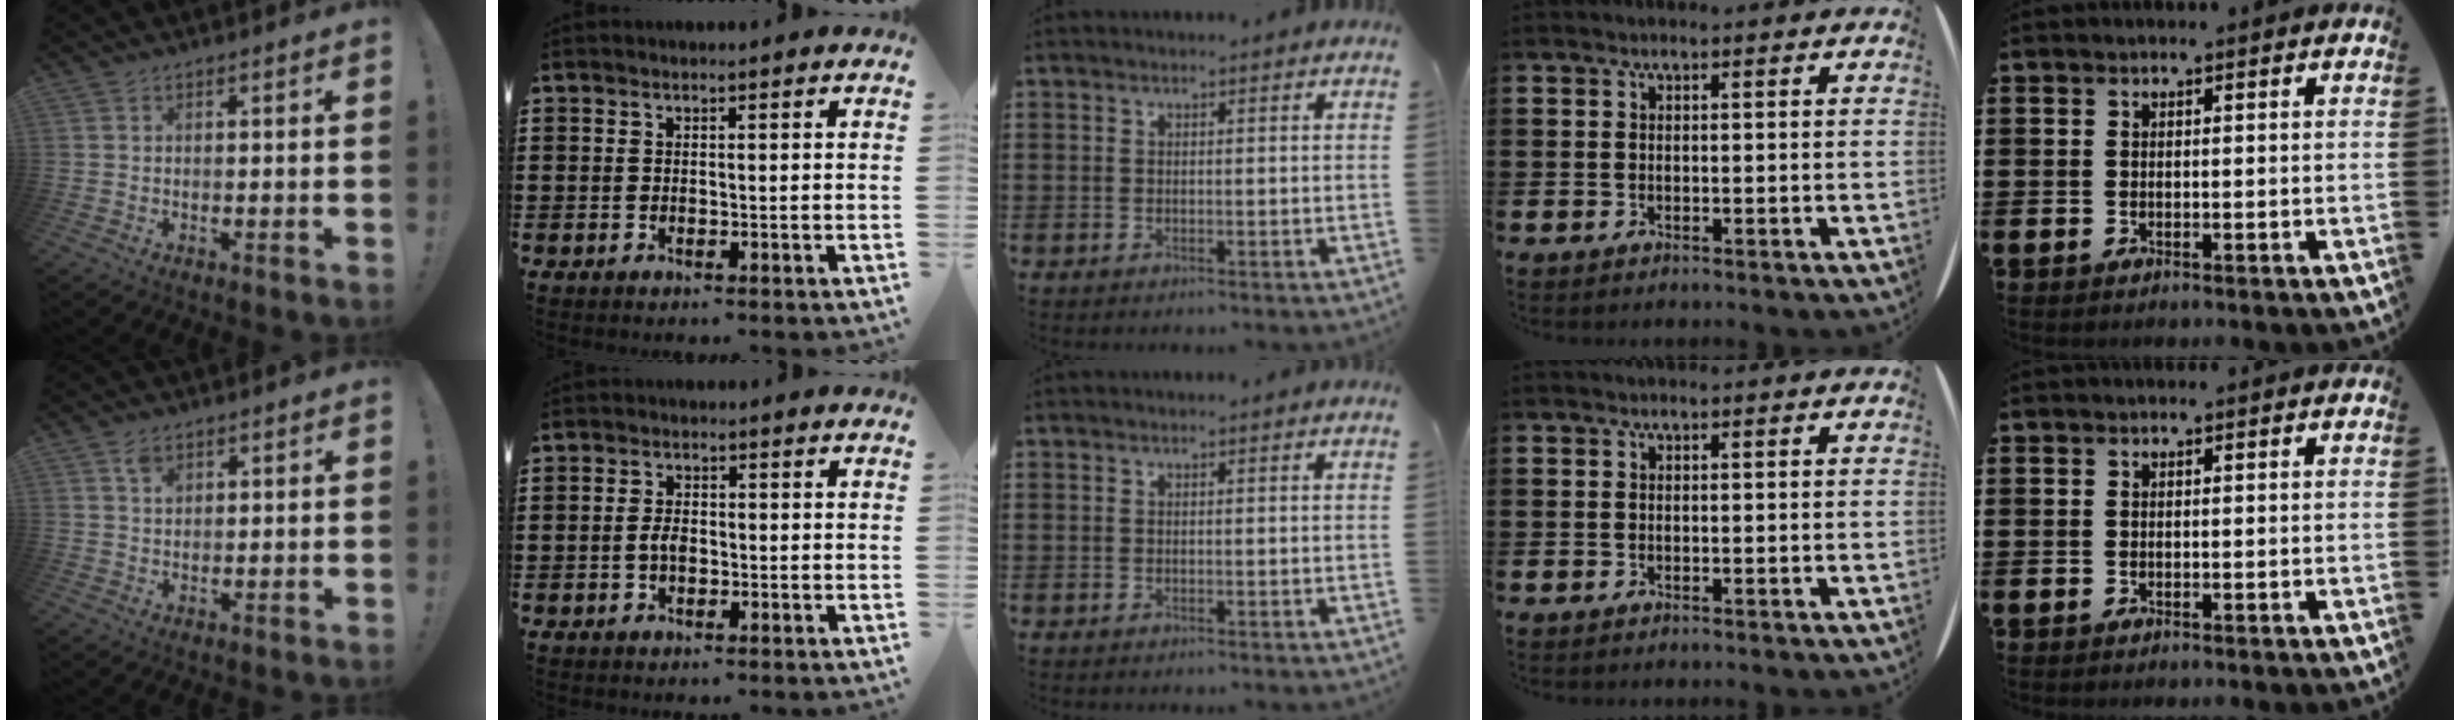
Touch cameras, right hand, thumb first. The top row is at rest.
{"thumb": {"total": 2.9, "force": [1.8, 1.8, 1.3], "torque": [-0.019, -0.005, 0.033]}, "index": {"total": 2.2, "force": [-0.5, 1.2, 1.8], "torque": [-0.044, -0.003, -0.010]}}